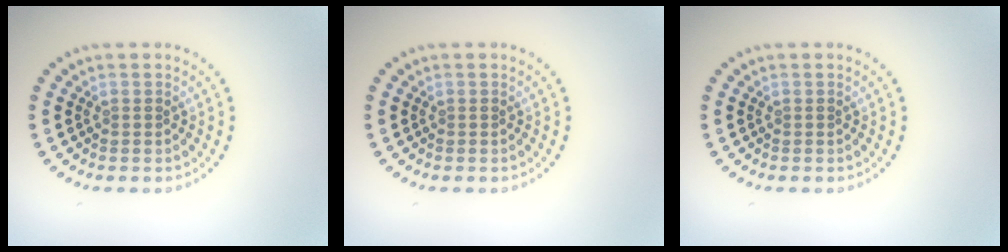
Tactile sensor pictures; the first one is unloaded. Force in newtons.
{"total": 0.0}
{"total": 0.0}